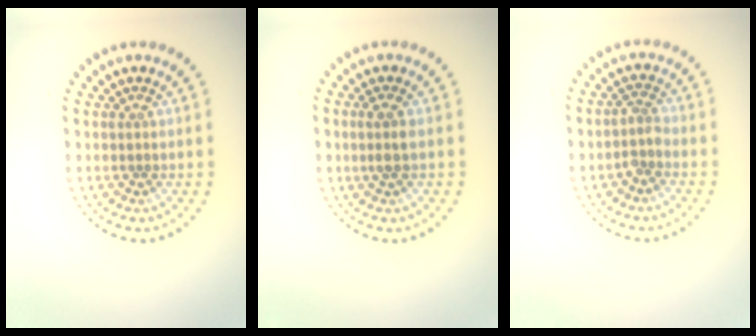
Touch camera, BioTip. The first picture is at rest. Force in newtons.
{"total": 1.4, "press": 1.1, "slide": 0.8}
{"total": 1.6, "press": 1.2, "slide": 1.1}